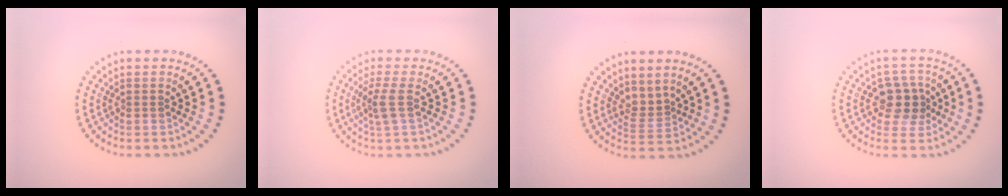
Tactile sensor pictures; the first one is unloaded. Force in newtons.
{"total": 2.0, "press": 1.5, "slide": 1.4}
{"total": 1.9, "press": 1.2, "slide": 1.5}
{"total": 3.6, "press": 3.3, "slide": 1.3}